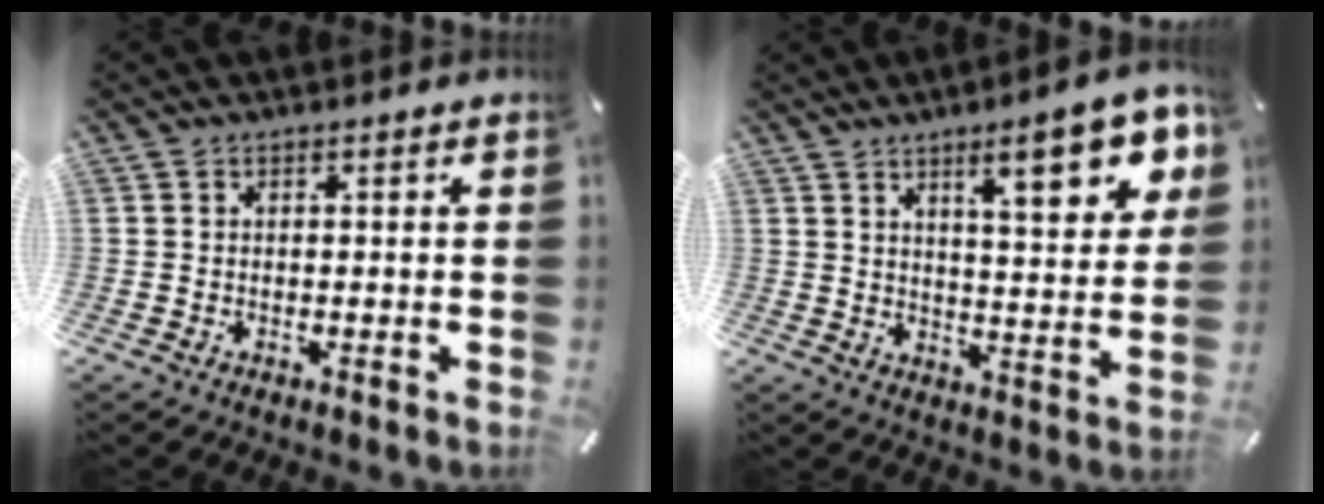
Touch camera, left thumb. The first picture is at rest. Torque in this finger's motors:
{"motor_torque": [2.46, 2.40, 1.43, -1.34, 0.16]}